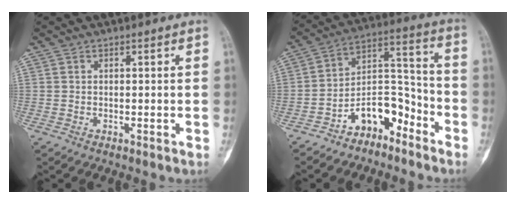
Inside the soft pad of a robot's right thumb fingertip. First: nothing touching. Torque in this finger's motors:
{"motor_torque": [0.15, 0.10, 0.46, -0.41, 0.06]}